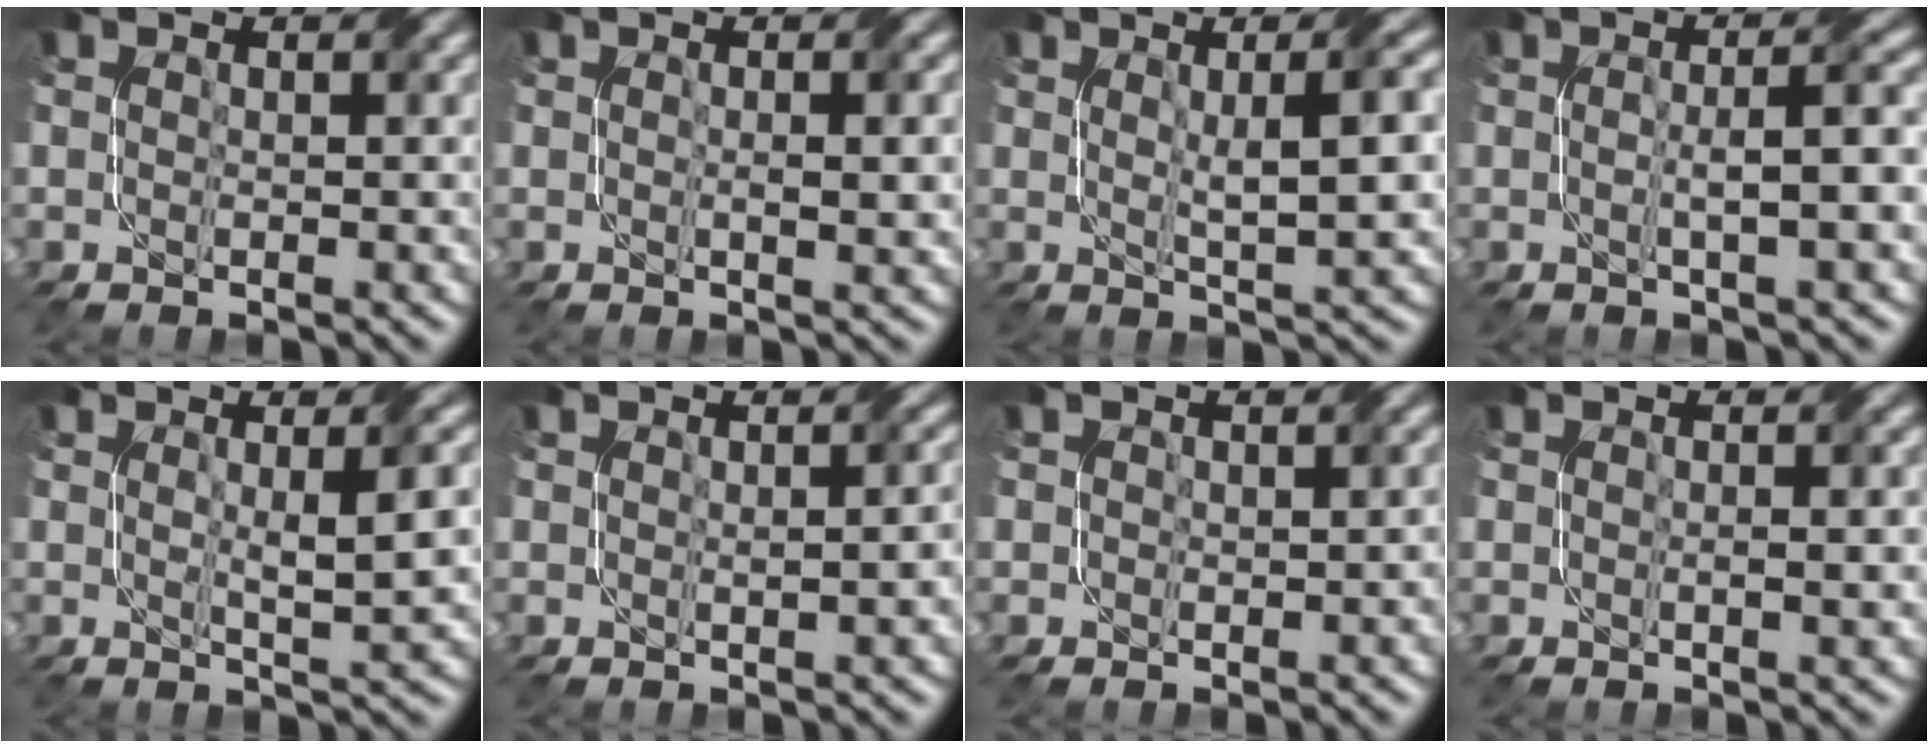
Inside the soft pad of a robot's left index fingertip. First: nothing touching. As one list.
[{"total": 2.0, "force": [0.2, 0.4, 2.0], "torque": [-0.029, 0.000, 0.006]}, {"total": 5.7, "force": [1.0, 1.3, 5.4], "torque": [-0.070, 0.007, 0.017]}, {"total": 3.9, "force": [-0.2, 0.7, 3.8], "torque": [-0.059, 0.009, -0.002]}, {"total": 4.2, "force": [0.6, 0.9, 4.1], "torque": [-0.056, 0.004, 0.013]}, {"total": 2.2, "force": [0.1, 0.9, 2.0], "torque": [-0.016, 0.004, 0.007]}, {"total": 0.8, "force": [0.1, 0.8, 0.3], "torque": [-0.003, -0.003, 0.001]}, {"total": 1.3, "force": [-0.1, 0.3, 1.3], "torque": [-0.021, -0.001, -0.002]}]